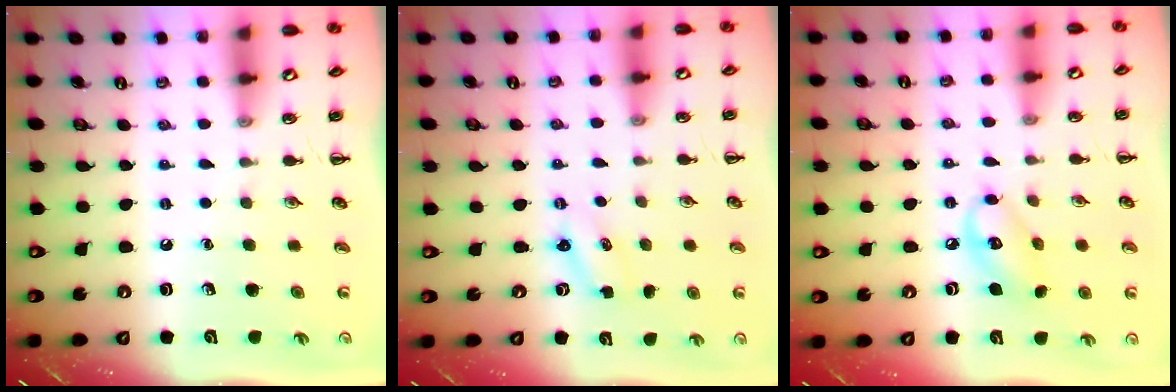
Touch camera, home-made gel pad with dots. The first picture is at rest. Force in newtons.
{"total": 2.1, "press": 2.0, "slide": 0.6}
{"total": 8.8, "press": 8.6, "slide": 1.4}